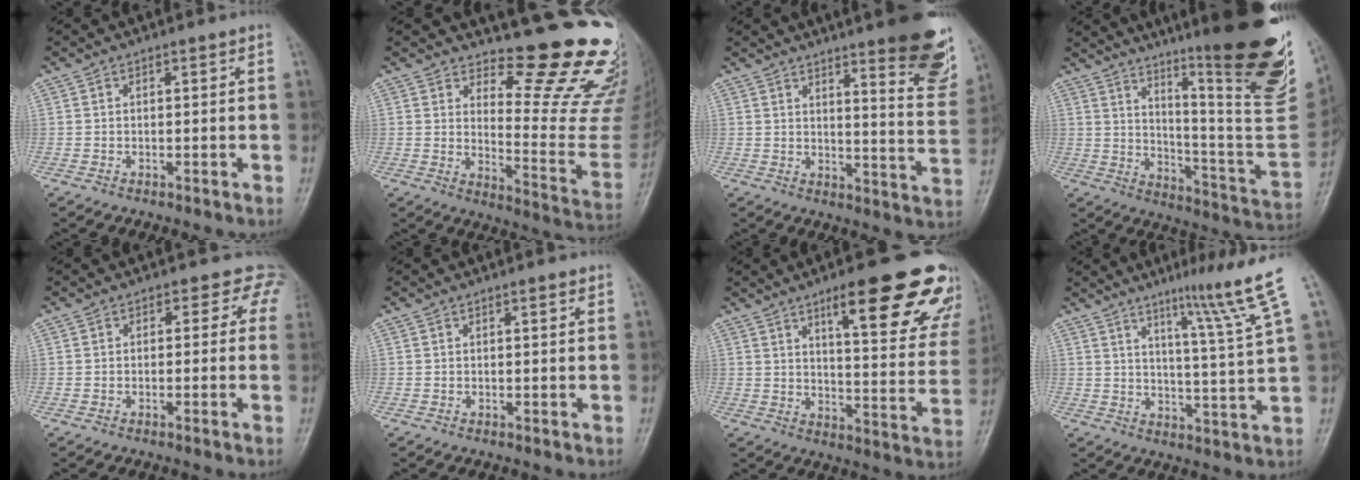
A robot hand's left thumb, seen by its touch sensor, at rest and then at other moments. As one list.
[{"total": 17.8, "force": [14.9, 3.5, 9.2], "torque": [-0.077, -0.179, 0.193]}, {"total": 16.8, "force": [11.2, 3.2, 12.2], "torque": [-0.118, -0.079, 0.143]}, {"total": 29.9, "force": [17.0, 4.6, 24.2], "torque": [-0.283, -0.086, 0.253]}, {"total": 3.6, "force": [1.9, 3.0, 0.6], "torque": [0.030, -0.004, -0.008]}, {"total": 1.3, "force": [0.9, 0.4, 0.8], "torque": [-0.011, -0.003, 0.010]}, {"total": 23.6, "force": [14.2, 6.1, 17.8], "torque": [-0.189, -0.055, 0.188]}, {"total": 12.0, "force": [7.3, -1.8, 9.3], "torque": [-0.132, -0.051, 0.111]}]